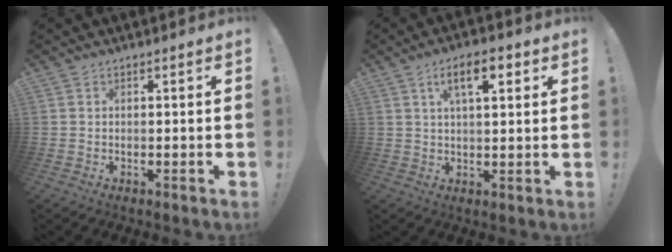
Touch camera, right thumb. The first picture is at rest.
{"total": 8.7, "force": [3.6, 3.1, 7.2], "torque": [-0.105, -0.004, 0.056]}